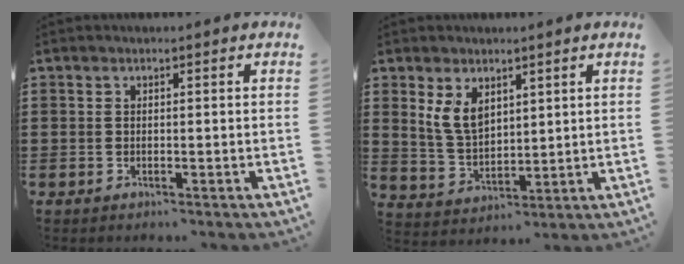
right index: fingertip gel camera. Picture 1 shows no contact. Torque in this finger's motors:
{"motor_torque": [1.09, 1.05, 0.56, 0.06]}